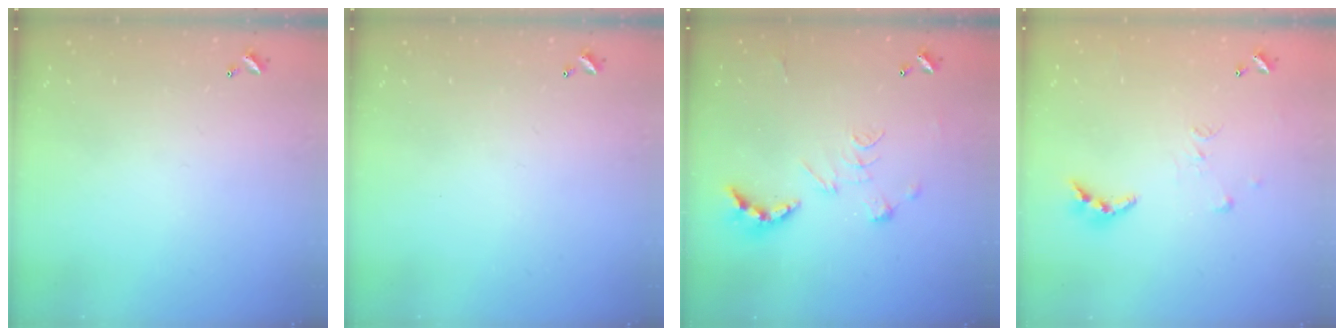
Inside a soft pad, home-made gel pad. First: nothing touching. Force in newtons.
{"total": 0.0}
{"total": 2.5, "press": 2.0, "slide": 1.5}
{"total": 8.1, "press": 8.1, "slide": 0.7}